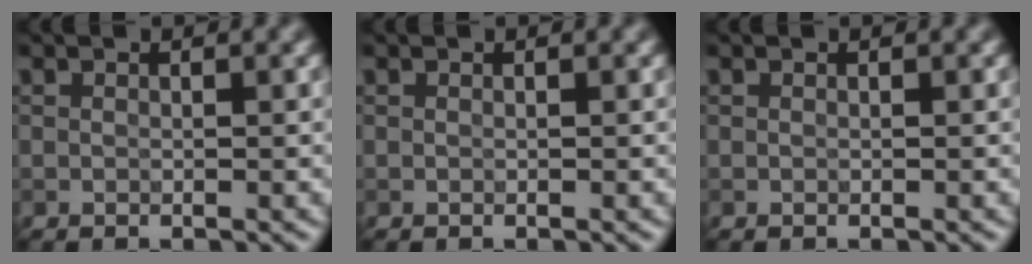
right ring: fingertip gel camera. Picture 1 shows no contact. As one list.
[{"total": 0.0}, {"total": 0.0}]